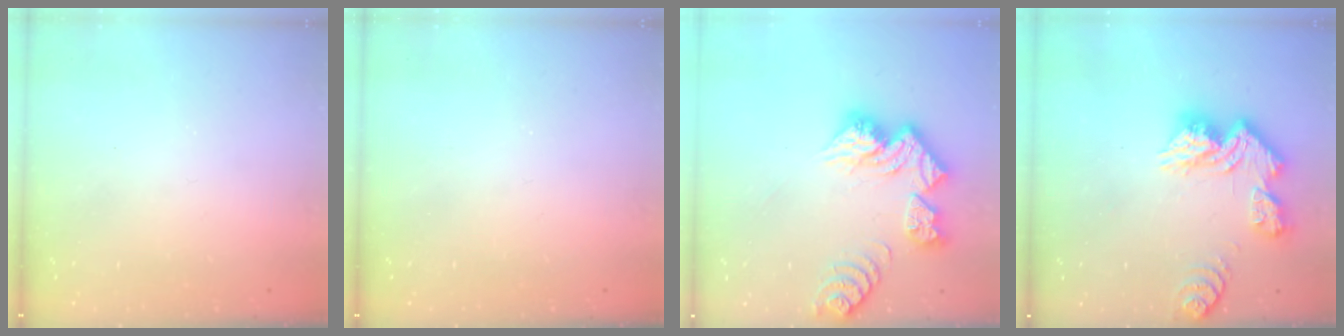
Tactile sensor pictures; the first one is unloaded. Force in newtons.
{"total": 0.0}
{"total": 15.7, "press": 15.6, "slide": 1.7}
{"total": 13.2, "press": 13.2, "slide": 1.2}